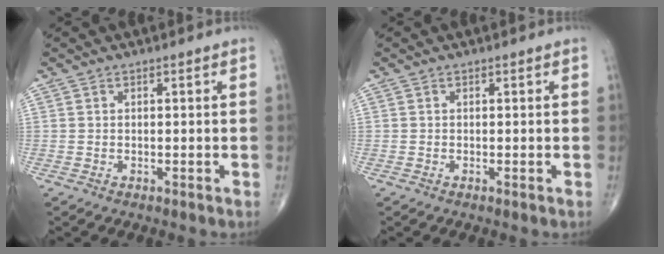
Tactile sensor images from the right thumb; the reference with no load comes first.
{"total": 0.0}